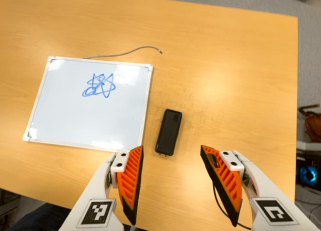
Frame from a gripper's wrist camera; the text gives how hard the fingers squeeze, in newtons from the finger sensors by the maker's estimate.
{"total": 0.0}